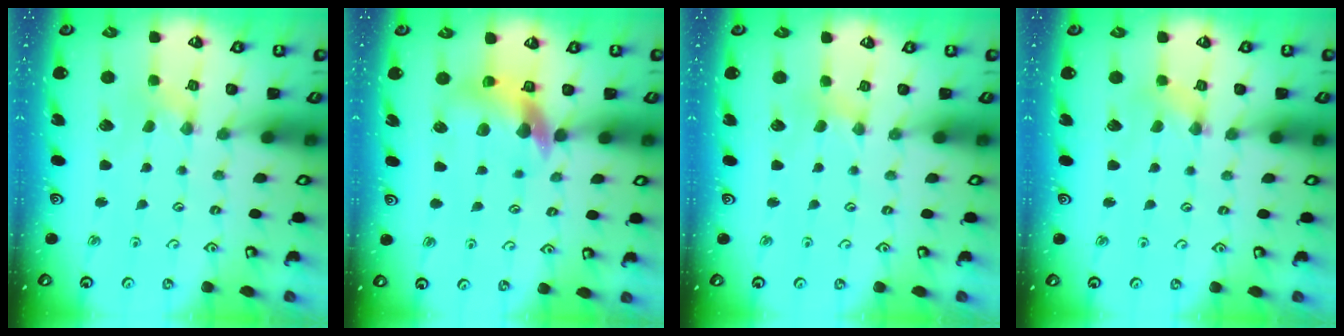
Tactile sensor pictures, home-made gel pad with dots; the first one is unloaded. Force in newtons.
{"total": 10.8, "press": 10.7, "slide": 1.6}
{"total": 1.5, "press": 1.5, "slide": 0.3}
{"total": 1.5, "press": 1.4, "slide": 0.3}